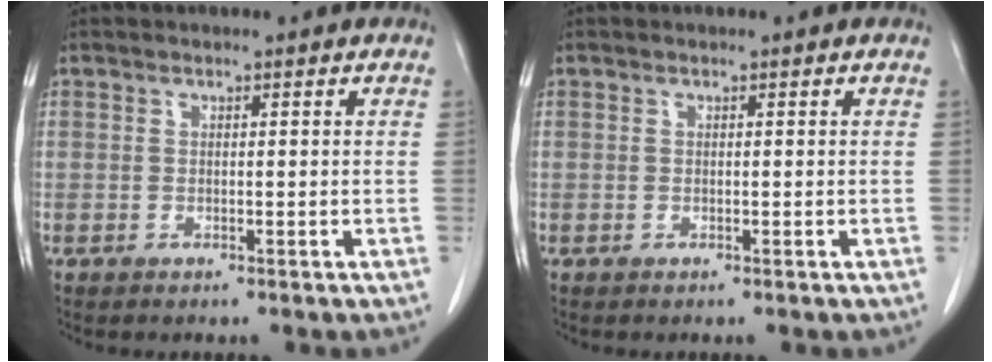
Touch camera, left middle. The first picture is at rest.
{"total": 0.0}